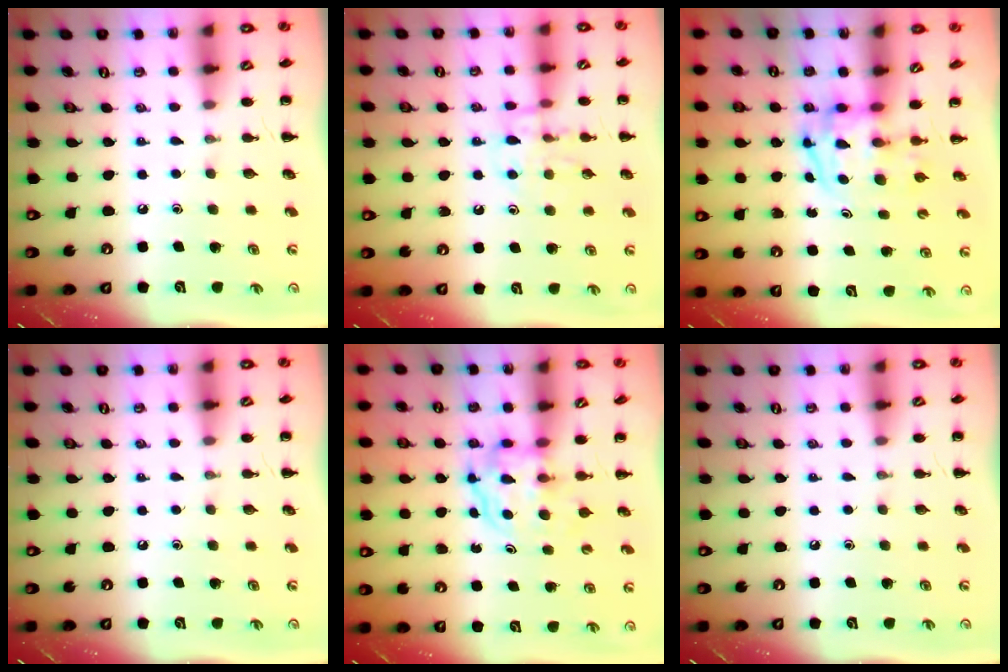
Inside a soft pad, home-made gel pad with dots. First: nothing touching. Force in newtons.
{"total": 11.0, "press": 10.9, "slide": 1.0}
{"total": 3.9, "press": 3.9, "slide": 0.6}
{"total": 0.0}
{"total": 3.9, "press": 3.9, "slide": 0.2}
{"total": 0.0}